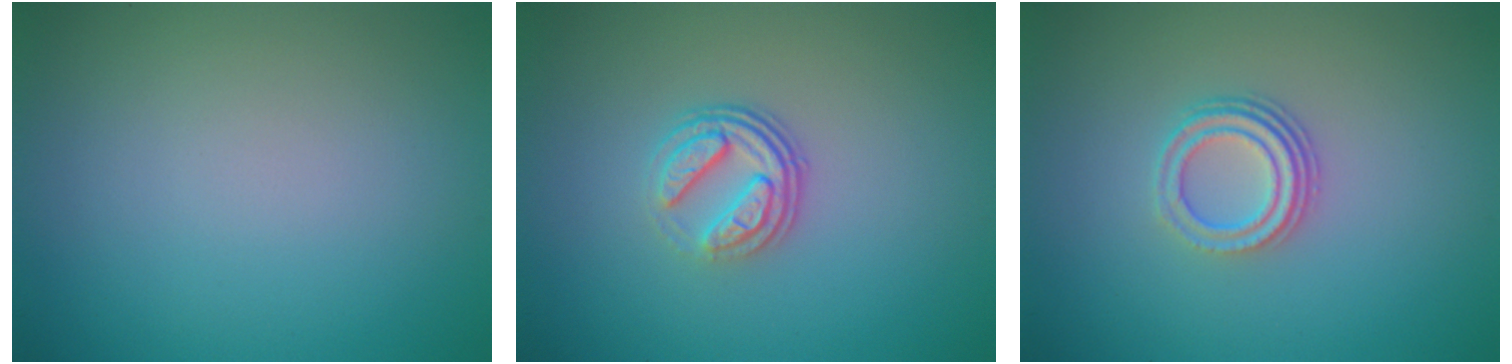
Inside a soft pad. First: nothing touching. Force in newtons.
{"total": 3.5, "press": 2.5, "slide": 2.5}
{"total": 3.2, "press": 2.3, "slide": 2.3}